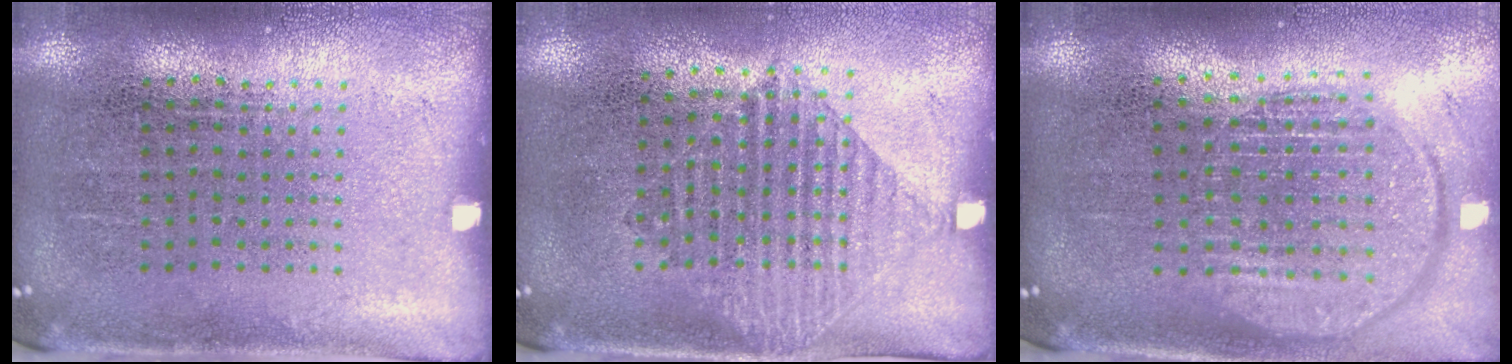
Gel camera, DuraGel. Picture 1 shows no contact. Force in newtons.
{"total": 1.2, "press": 1.0, "slide": 0.6}
{"total": 1.9, "press": 1.7, "slide": 1.0}